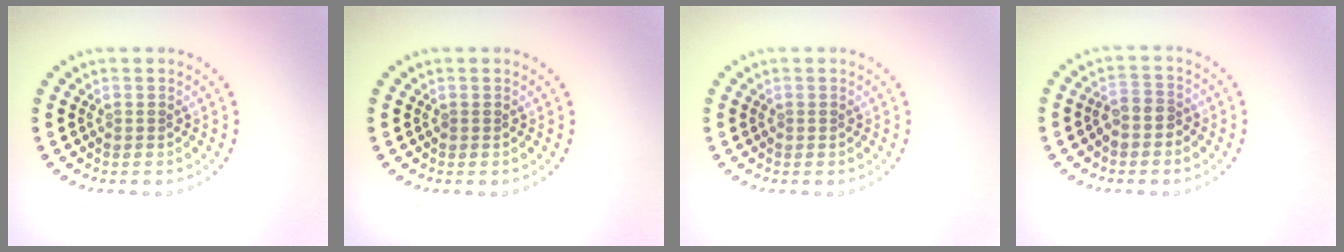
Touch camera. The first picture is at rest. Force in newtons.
{"total": 0.0}
{"total": 0.0}
{"total": 2.0, "press": 1.7, "slide": 1.0}